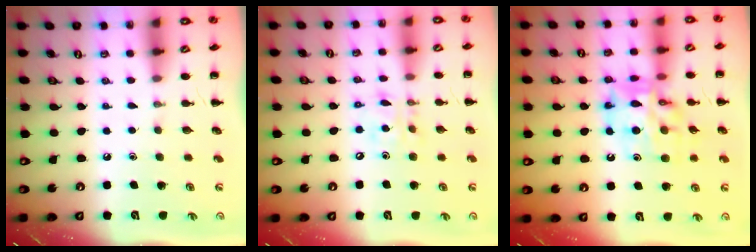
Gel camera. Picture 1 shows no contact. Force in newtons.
{"total": 10.2, "press": 10.0, "slide": 2.2}
{"total": 15.4, "press": 14.9, "slide": 3.7}